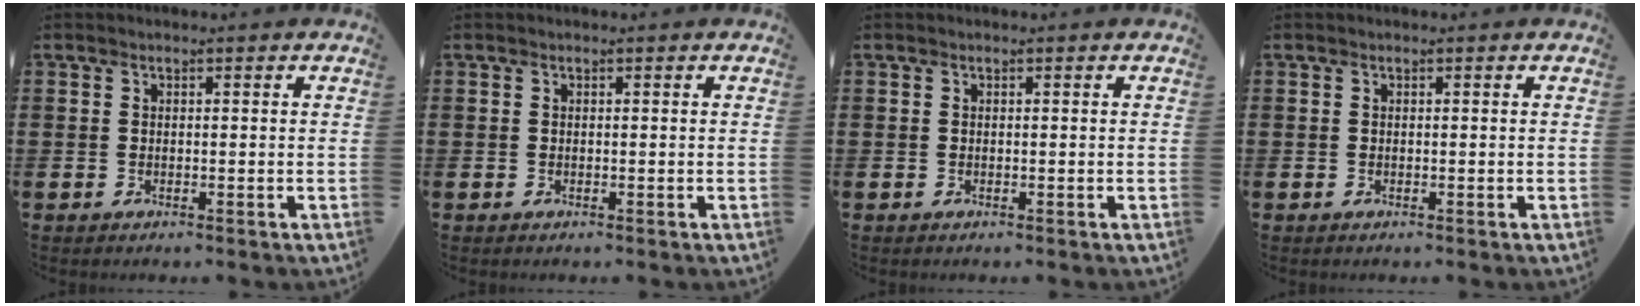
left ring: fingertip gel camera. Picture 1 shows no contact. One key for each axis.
{"total": 0.0}
{"total": 0.0}
{"total": 0.0}